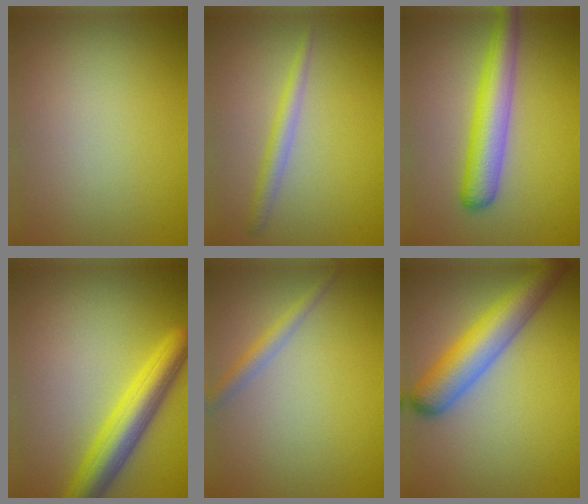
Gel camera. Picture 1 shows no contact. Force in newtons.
{"total": 2.0, "press": 2.0, "slide": 0.1}
{"total": 5.1, "press": 5.1, "slide": 0.1}
{"total": 5.8, "press": 5.8, "slide": 0.1}
{"total": 1.8, "press": 1.8, "slide": 0.0}
{"total": 6.5, "press": 6.5, "slide": 0.5}